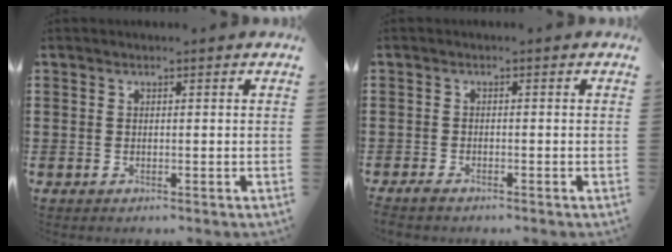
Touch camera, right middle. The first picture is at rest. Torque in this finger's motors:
{"motor_torque": [0.20, 0.12, 0.05, 0.03]}